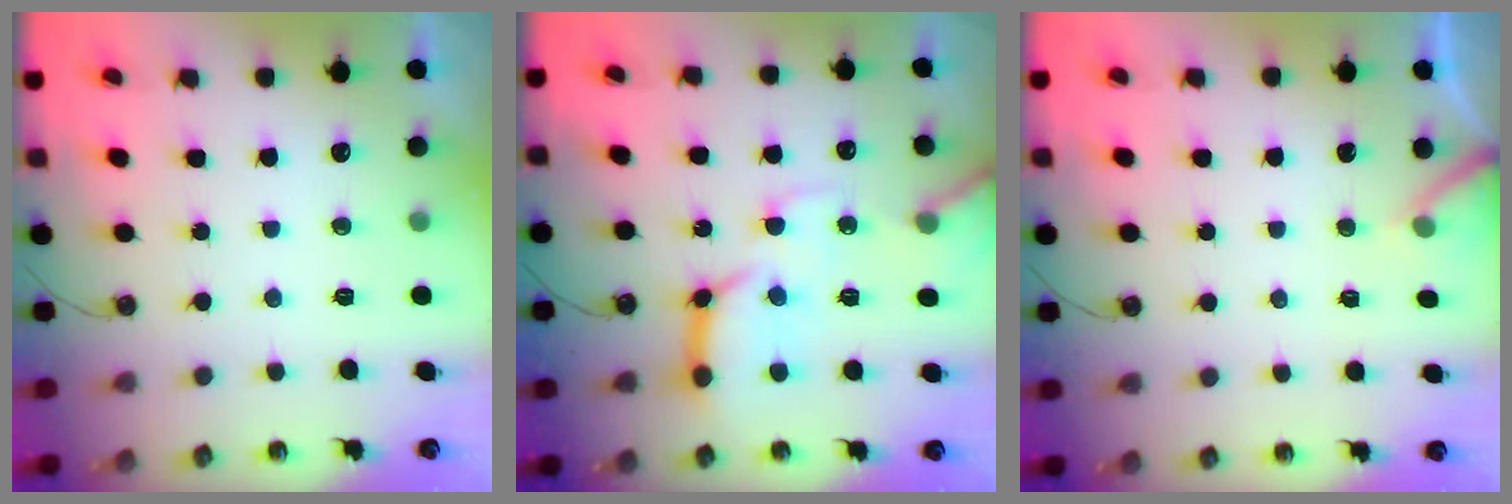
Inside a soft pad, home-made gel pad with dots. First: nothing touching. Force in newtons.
{"total": 16.3, "press": 16.2, "slide": 1.8}
{"total": 5.6, "press": 5.6, "slide": 0.1}